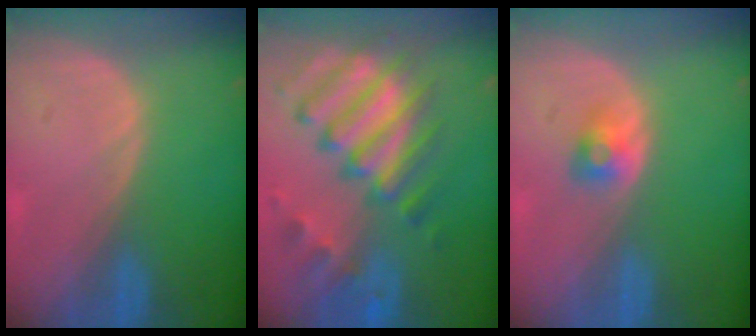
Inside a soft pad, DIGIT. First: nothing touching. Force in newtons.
{"total": 11.8, "press": 10.2, "slide": 5.9}
{"total": 2.7, "press": 2.4, "slide": 1.1}